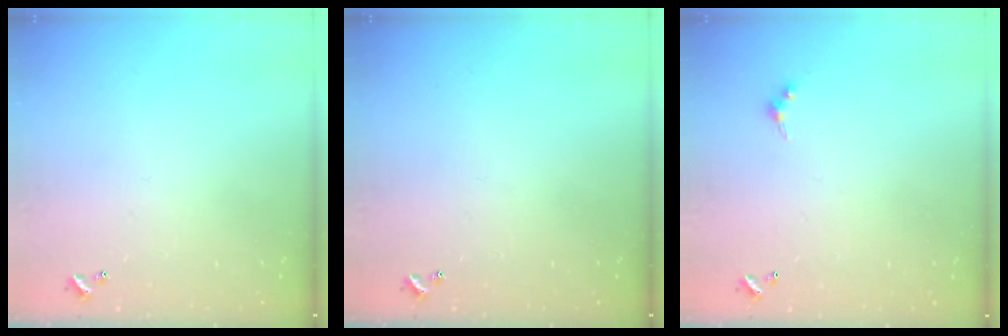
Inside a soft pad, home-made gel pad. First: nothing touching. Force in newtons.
{"total": 0.0}
{"total": 2.4, "press": 2.3, "slide": 0.5}